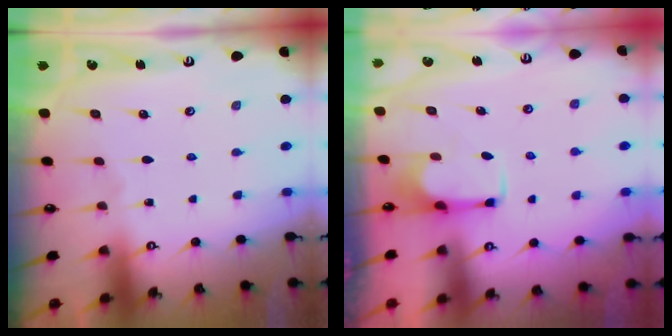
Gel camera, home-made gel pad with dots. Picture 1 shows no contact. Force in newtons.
{"total": 2.5, "press": 2.4, "slide": 0.9}